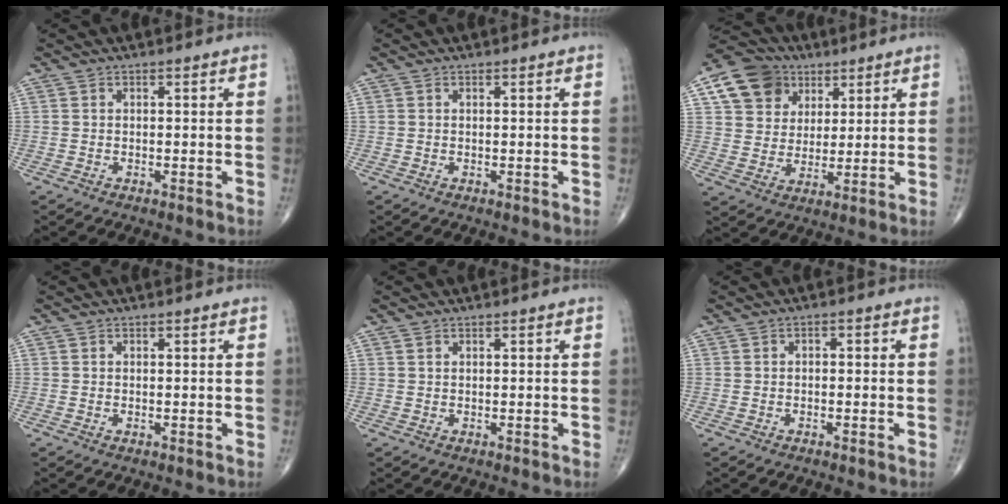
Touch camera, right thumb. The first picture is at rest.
{"total": 0.0}
{"total": 12.4, "force": [5.8, 9.9, 4.7], "torque": [-0.061, -0.006, 0.105]}
{"total": 0.0}
{"total": 0.5, "force": [0.4, 0.3, 0.2], "torque": [-0.004, 0.002, 0.009]}
{"total": 1.0, "force": [-0.2, 0.7, 0.7], "torque": [-0.001, 0.004, -0.009]}